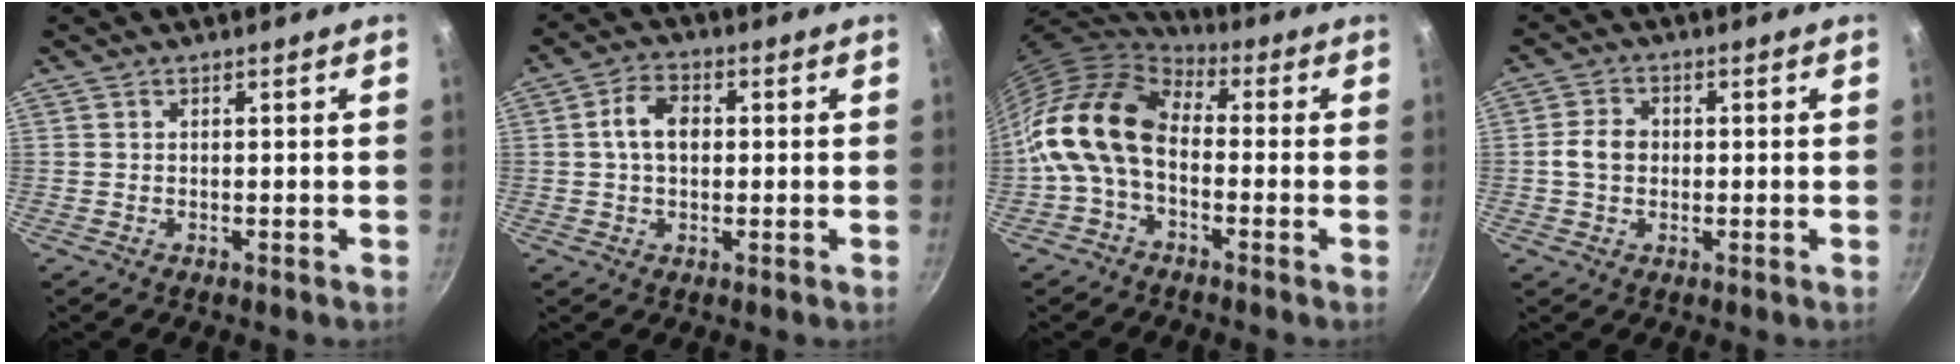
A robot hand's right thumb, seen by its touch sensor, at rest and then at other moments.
{"total": 6.5, "force": [0.6, 4.4, 4.7], "torque": [-0.072, 0.014, 0.003]}
{"total": 14.7, "force": [-1.3, 9.3, 11.3], "torque": [-0.202, 0.031, -0.044]}
{"total": 4.9, "force": [-0.1, 3.9, 2.9], "torque": [-0.041, 0.013, -0.009]}